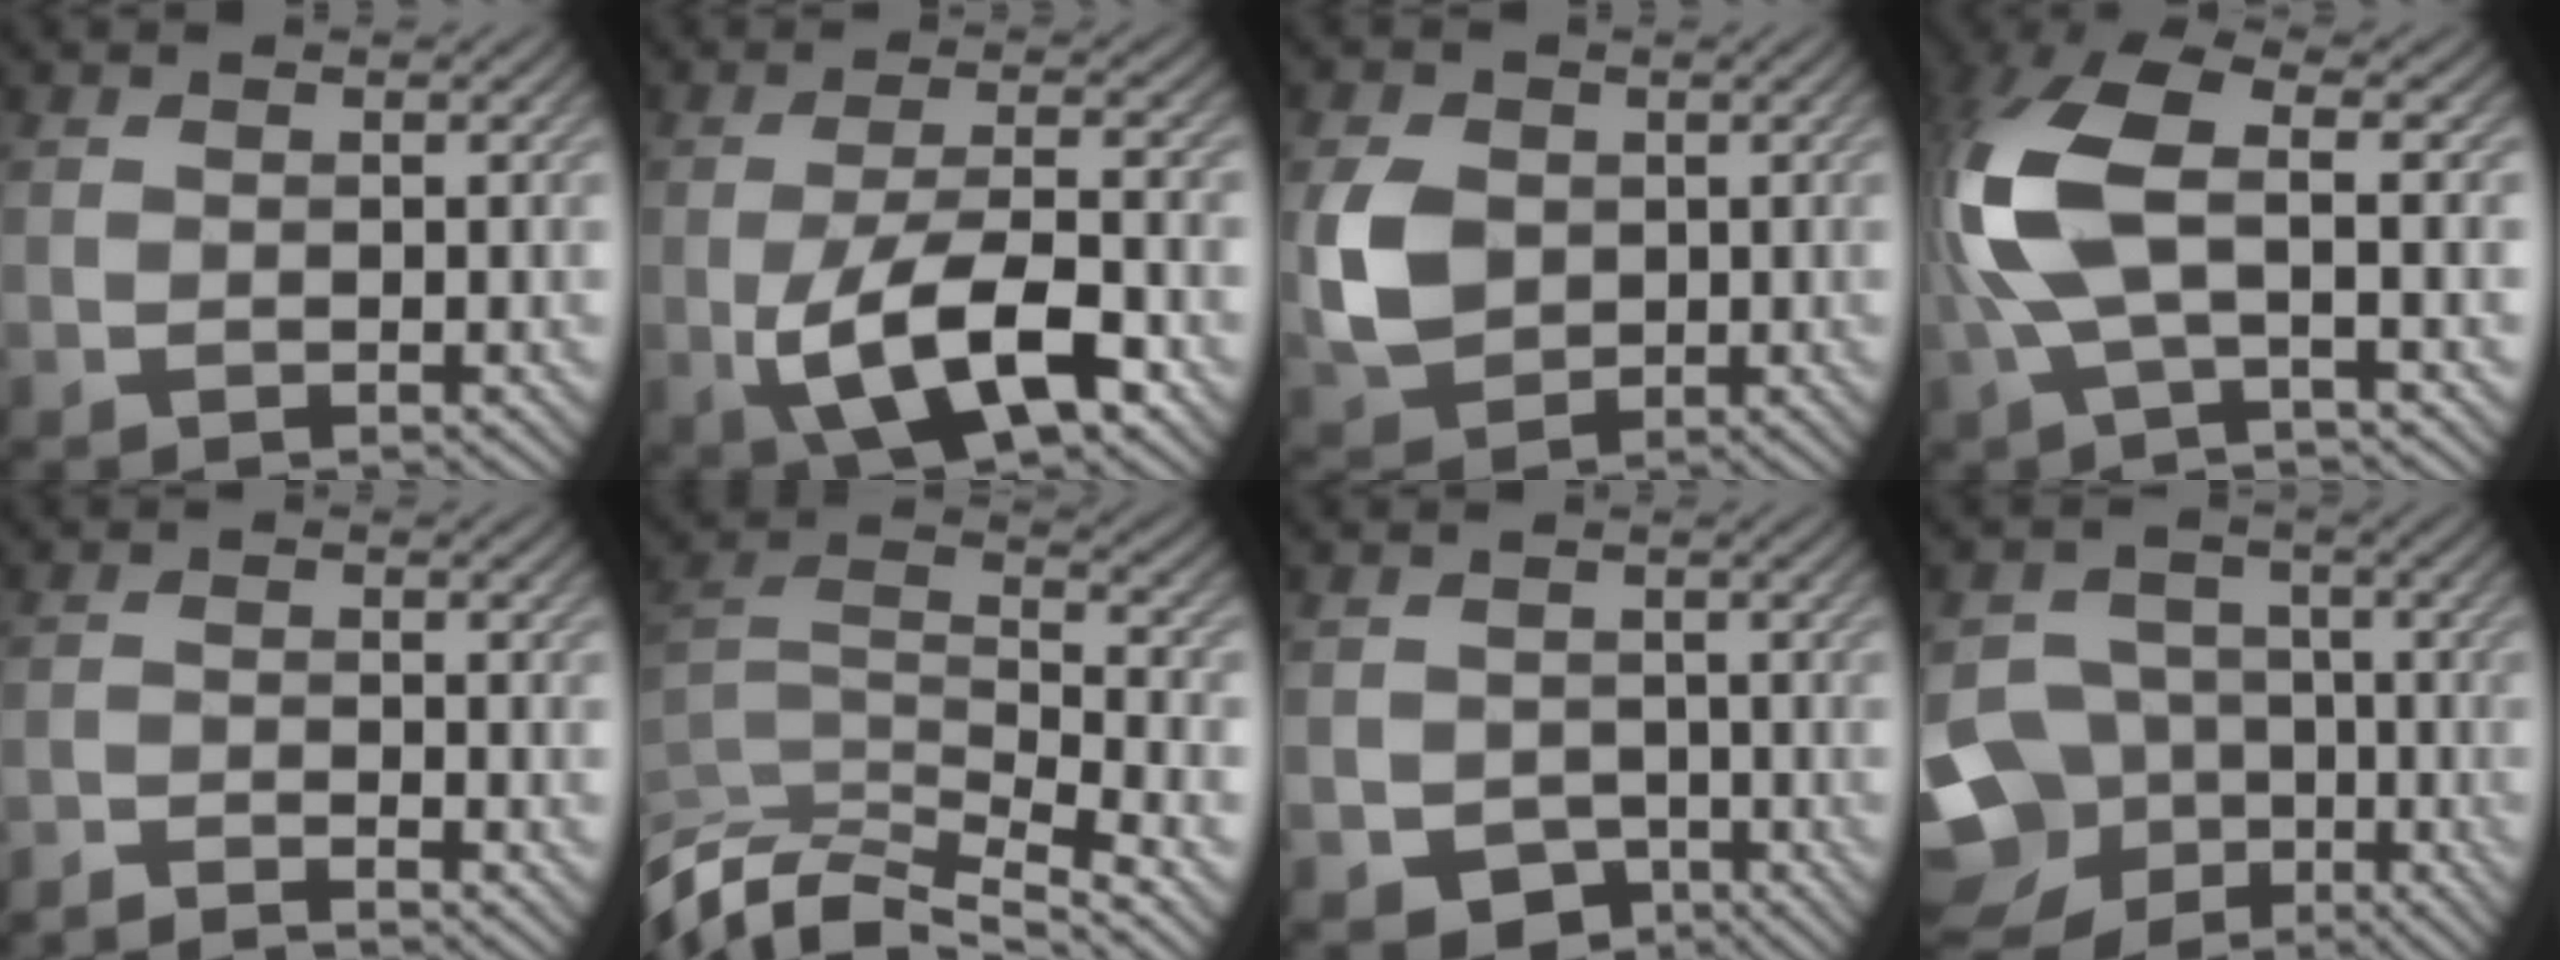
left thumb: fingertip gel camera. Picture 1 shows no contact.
{"total": 10.0, "force": [-3.2, 3.7, 8.7], "torque": [-0.160, -0.006, -0.059]}
{"total": 6.1, "force": [0.2, 4.8, 3.8], "torque": [-0.096, -0.003, 0.004]}
{"total": 10.3, "force": [0.0, 3.7, 9.6], "torque": [-0.229, 0.012, -0.009]}
{"total": 3.5, "force": [-3.3, 0.2, 1.3], "torque": [-0.026, -0.001, -0.066]}
{"total": 10.1, "force": [-7.1, 3.3, 6.4], "torque": [-0.146, -0.005, -0.133]}
{"total": 4.1, "force": [-1.9, 3.2, 1.6], "torque": [-0.032, -0.013, -0.037]}
{"total": 14.4, "force": [-7.2, 11.6, 4.6], "torque": [-0.145, -0.046, -0.112]}